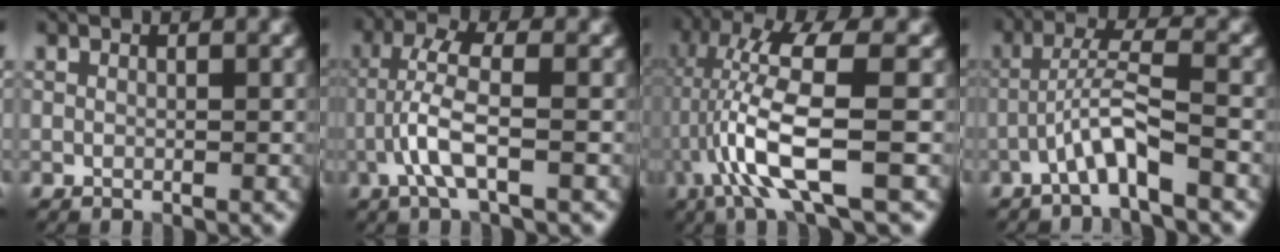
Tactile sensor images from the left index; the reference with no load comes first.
{"total": 4.1, "force": [-1.4, 0.8, 3.8], "torque": [-0.079, 0.011, -0.034]}
{"total": 8.7, "force": [-1.0, 1.6, 8.5], "torque": [-0.172, 0.012, -0.020]}
{"total": 4.0, "force": [-2.2, 0.4, 3.4], "torque": [-0.064, 0.022, -0.048]}